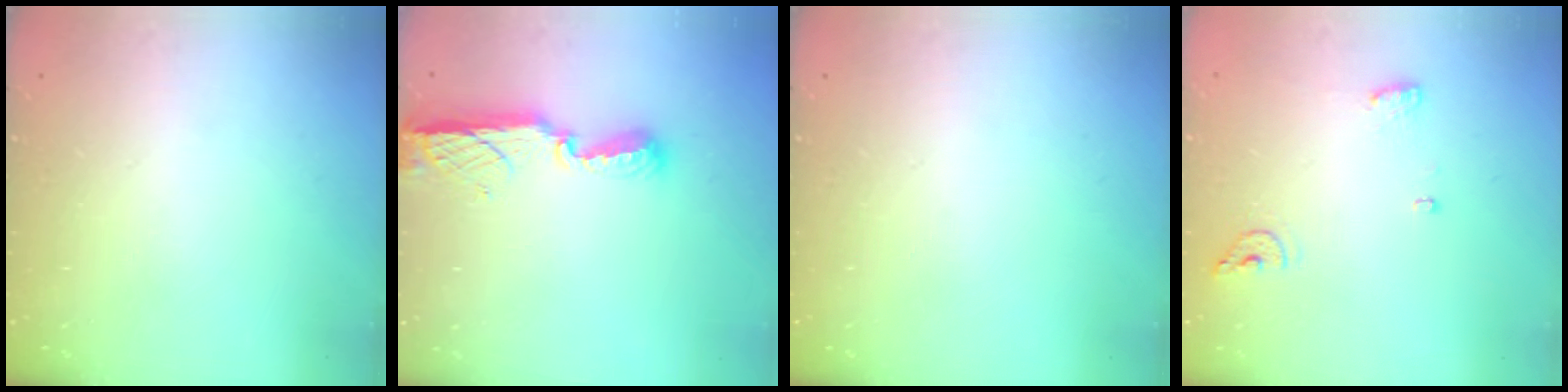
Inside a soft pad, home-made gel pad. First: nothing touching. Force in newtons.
{"total": 7.9, "press": 7.9, "slide": 0.3}
{"total": 0.0}
{"total": 6.6, "press": 6.5, "slide": 1.0}